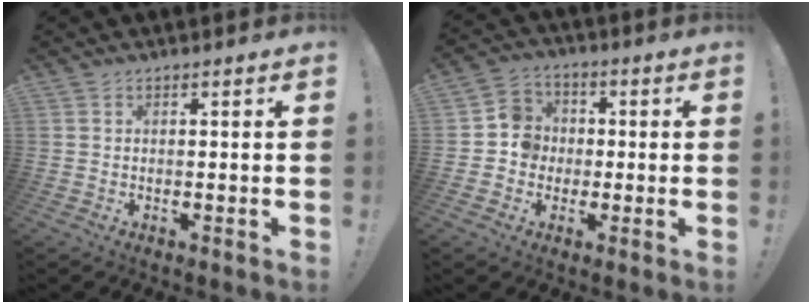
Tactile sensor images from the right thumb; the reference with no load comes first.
{"total": 7.7, "force": [-1.6, 7.3, 1.8], "torque": [-0.017, 0.025, -0.027]}